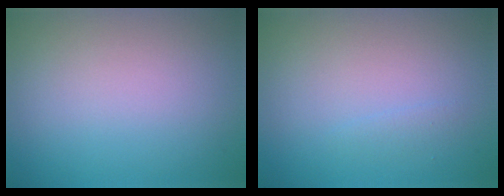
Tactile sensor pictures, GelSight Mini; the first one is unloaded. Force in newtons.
{"total": 0.6, "press": 0.6, "slide": 0.1}